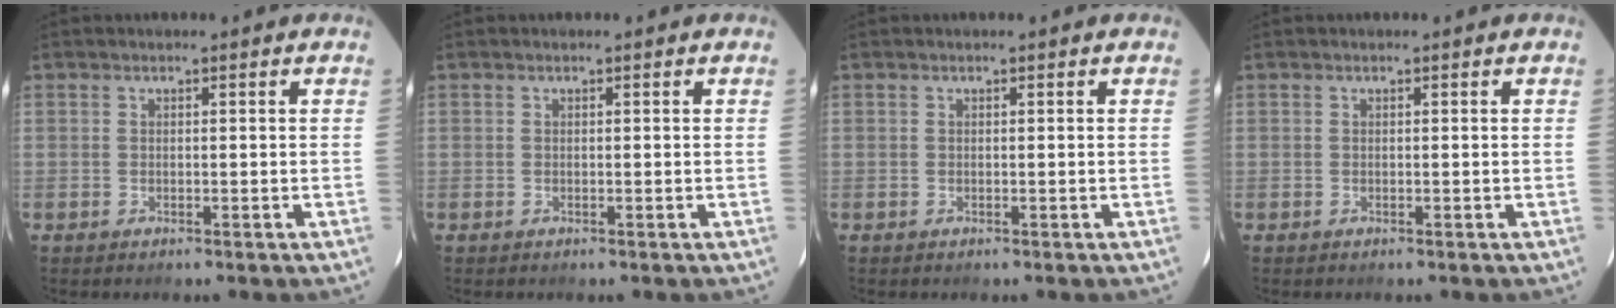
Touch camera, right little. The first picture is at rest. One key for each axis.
{"total": 0.0}
{"total": 0.0}
{"total": 0.0}